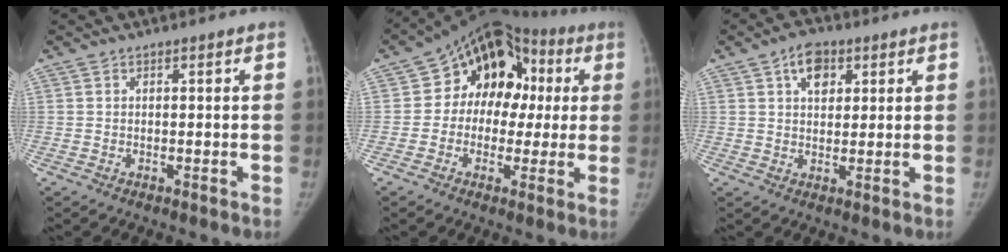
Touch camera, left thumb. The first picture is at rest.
{"total": 15.5, "force": [2.0, 11.7, 9.9], "torque": [-0.081, 0.041, 0.018]}
{"total": 6.0, "force": [2.7, 3.9, 3.7], "torque": [-0.036, -0.003, 0.039]}